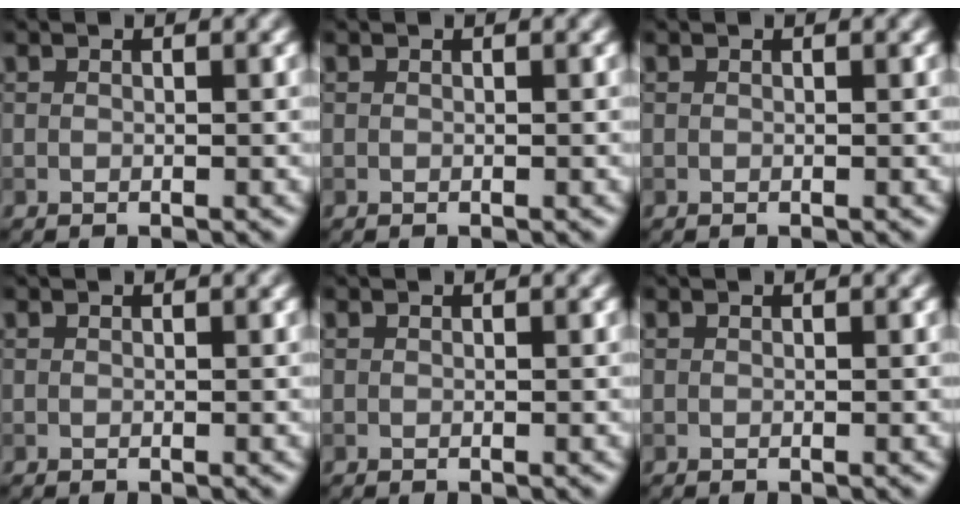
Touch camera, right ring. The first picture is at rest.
{"total": 0.0}
{"total": 0.0}
{"total": 0.0}
{"total": 0.0}
{"total": 0.0}